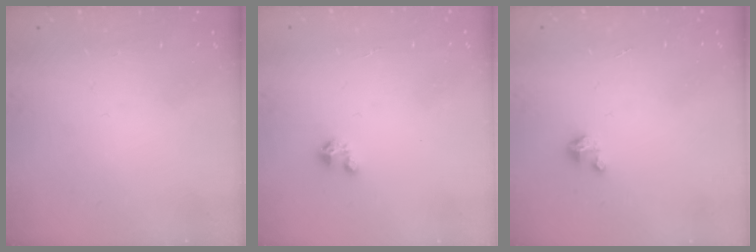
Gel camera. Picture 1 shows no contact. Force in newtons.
{"total": 3.3, "press": 3.3, "slide": 0.2}
{"total": 2.7, "press": 2.7, "slide": 0.1}